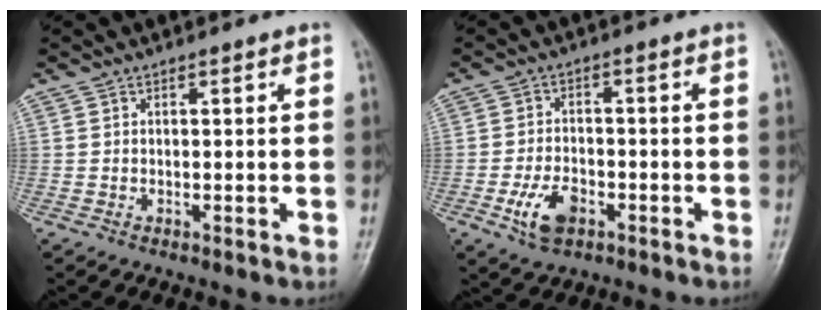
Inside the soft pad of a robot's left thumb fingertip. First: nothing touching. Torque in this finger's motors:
{"motor_torque": [0.39, 0.54, 0.91, 0.40, 0.07]}